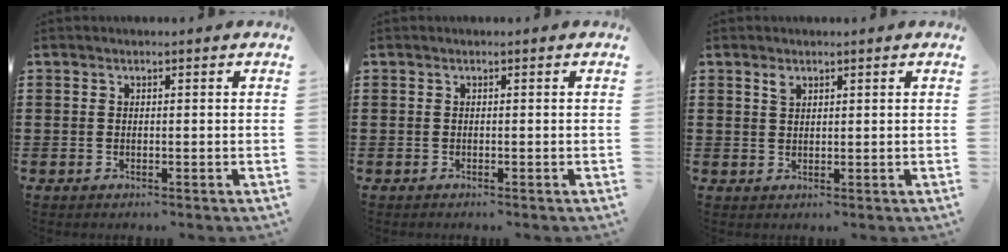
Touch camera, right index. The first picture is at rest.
{"total": 0.0}
{"total": 1.4, "force": [1.0, 0.7, 0.7], "torque": [-0.017, 0.003, 0.018]}